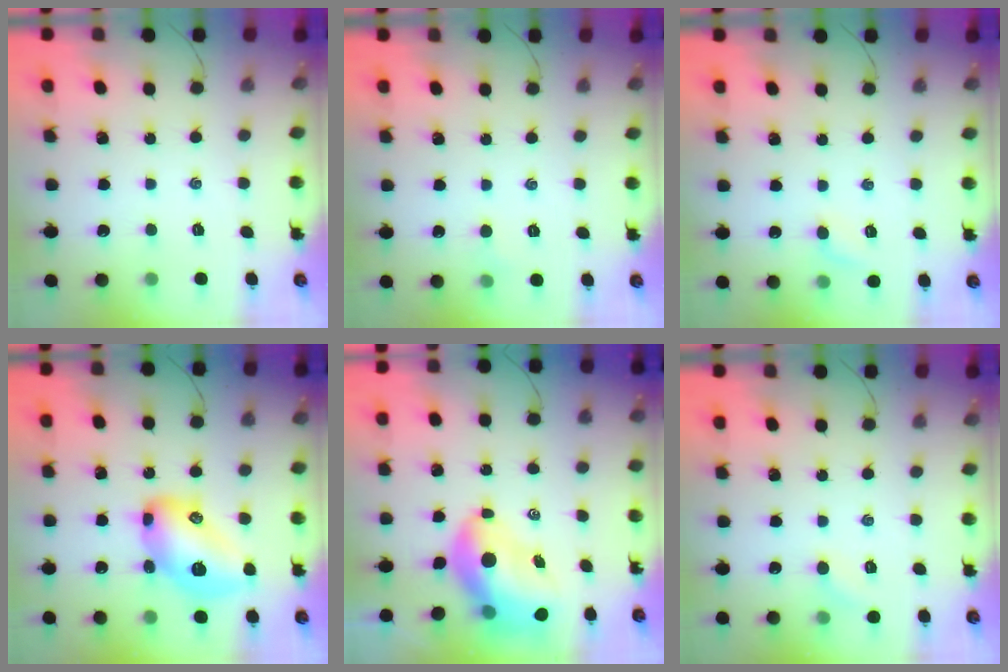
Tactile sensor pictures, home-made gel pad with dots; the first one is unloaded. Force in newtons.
{"total": 2.6, "press": 2.4, "slide": 0.8}
{"total": 5.3, "press": 5.1, "slide": 1.6}
{"total": 16.2, "press": 16.2, "slide": 0.6}
{"total": 10.5, "press": 10.1, "slide": 3.0}
{"total": 4.0, "press": 3.8, "slide": 1.3}